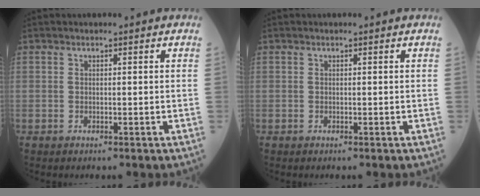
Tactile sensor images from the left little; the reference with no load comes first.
{"total": 0.0}